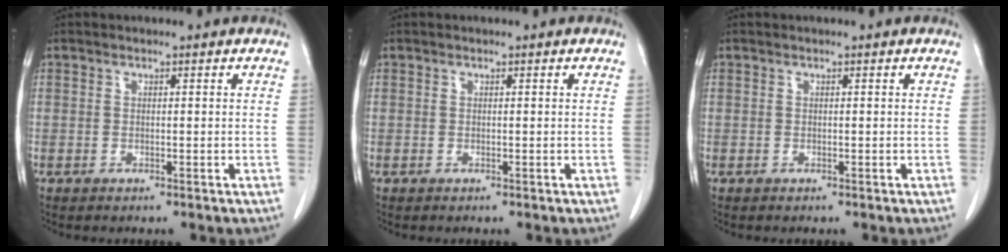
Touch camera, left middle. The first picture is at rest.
{"total": 0.0}
{"total": 0.0}